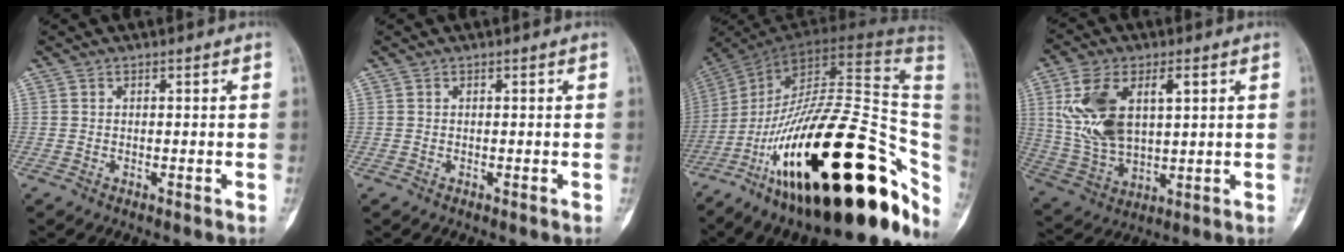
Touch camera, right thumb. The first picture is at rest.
{"total": 0.0}
{"total": 40.5, "force": [-13.4, 16.1, 34.7], "torque": [-0.463, 0.079, -0.212]}
{"total": 15.9, "force": [4.4, 8.7, 12.6], "torque": [-0.245, -0.007, 0.094]}